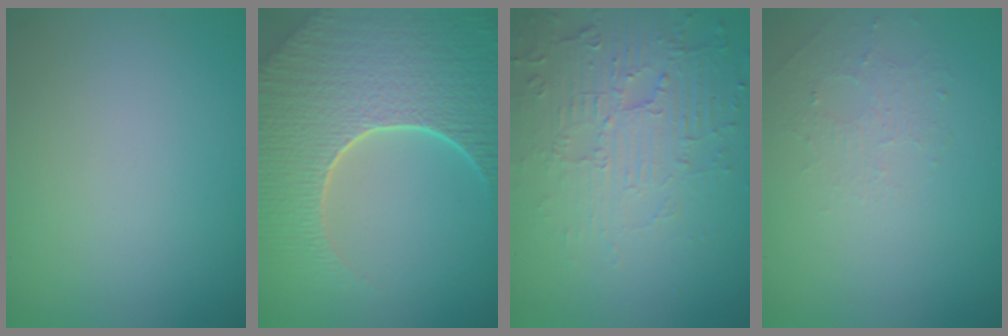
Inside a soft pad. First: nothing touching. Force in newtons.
{"total": 9.4, "press": 6.6, "slide": 6.6}
{"total": 5.7, "press": 3.7, "slide": 4.3}
{"total": 1.3, "press": 0.7, "slide": 1.2}